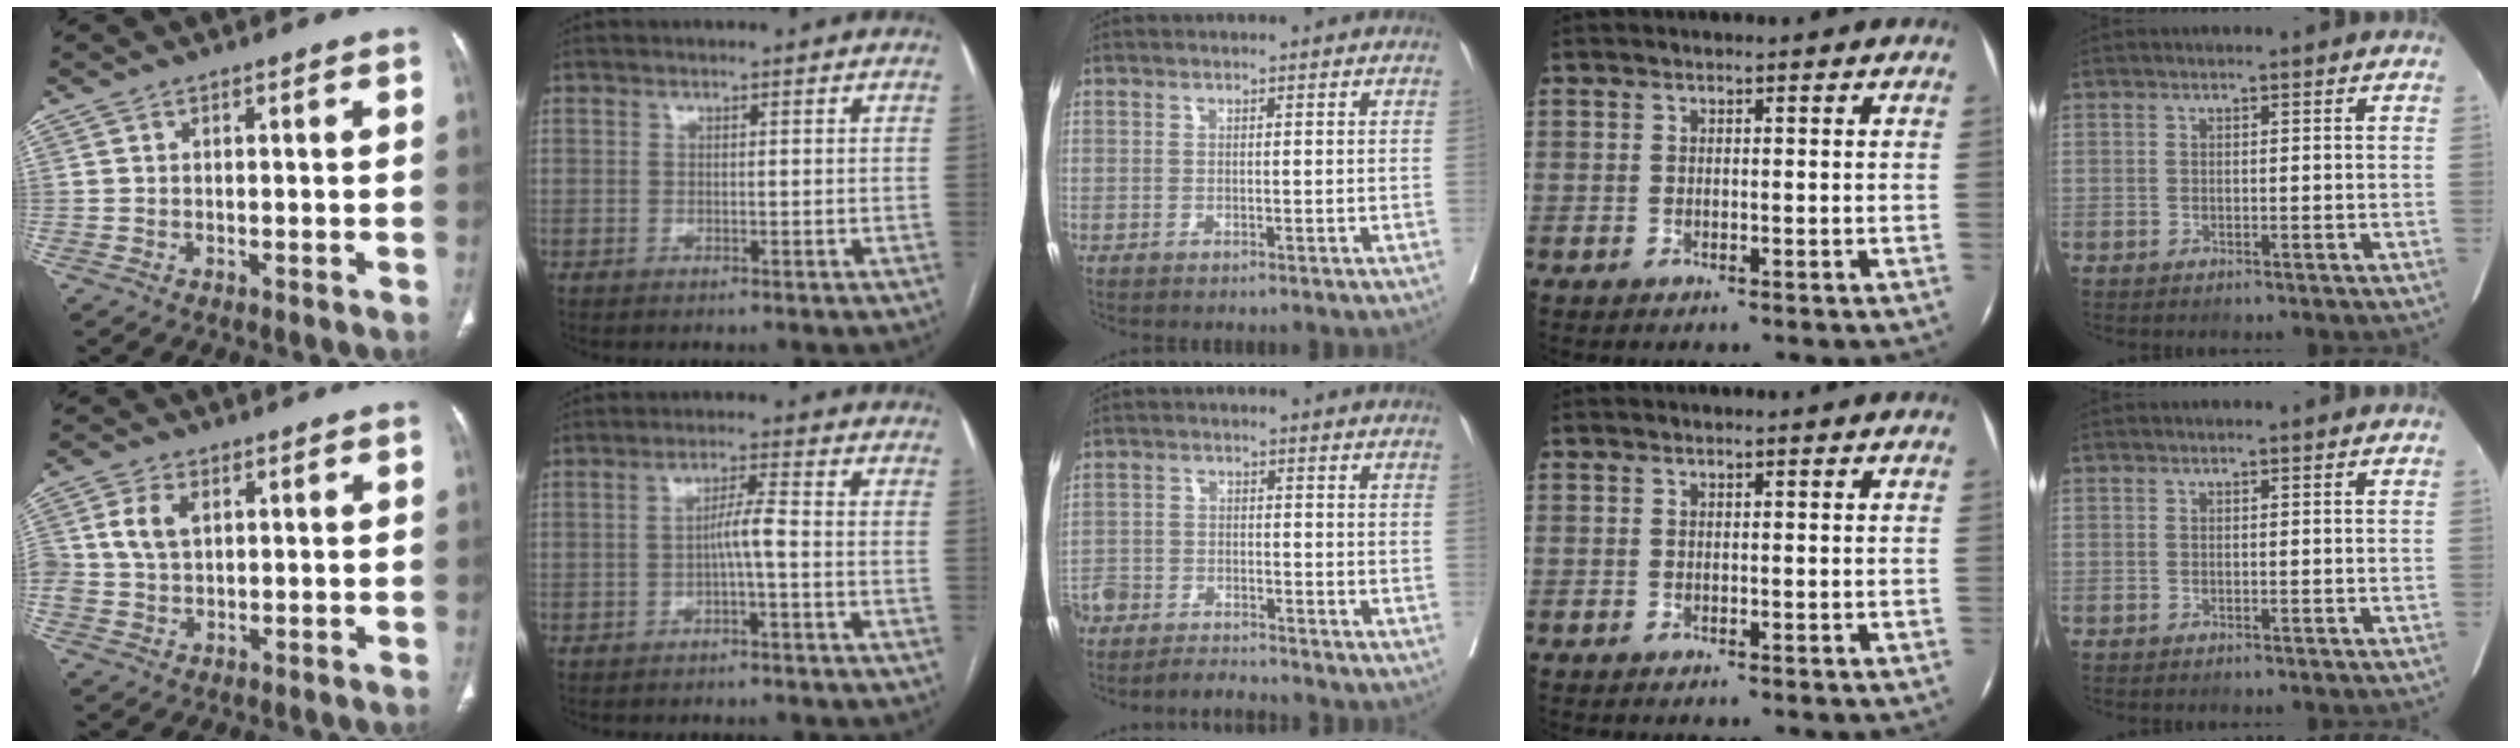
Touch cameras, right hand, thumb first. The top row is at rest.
{"thumb": {"total": 5.6, "force": [1.3, 3.8, 4.0], "torque": [-0.080, 0.004, 0.027]}, "index": {"total": 3.6, "force": [-1.1, -0.1, 3.4], "torque": [-0.059, 0.008, -0.019]}, "middle": {"total": 7.8, "force": [-7.6, 1.2, 1.3], "torque": [-0.013, 0.004, -0.127]}}